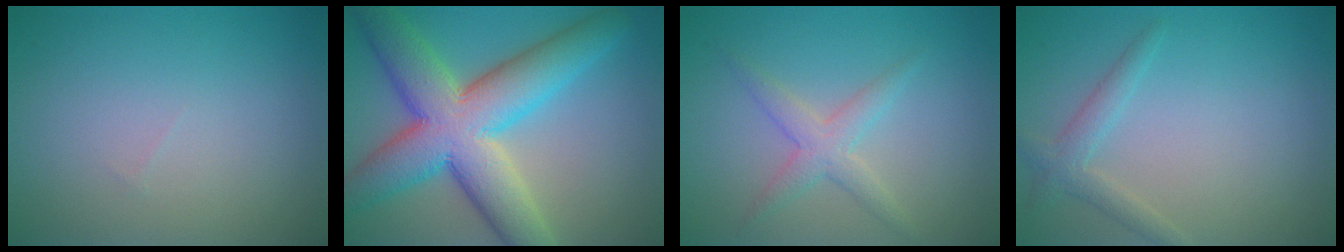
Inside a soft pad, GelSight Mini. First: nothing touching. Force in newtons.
{"total": 11.6, "press": 11.6, "slide": 0.5}
{"total": 2.4, "press": 2.4, "slide": 0.1}
{"total": 2.0, "press": 2.0, "slide": 0.1}